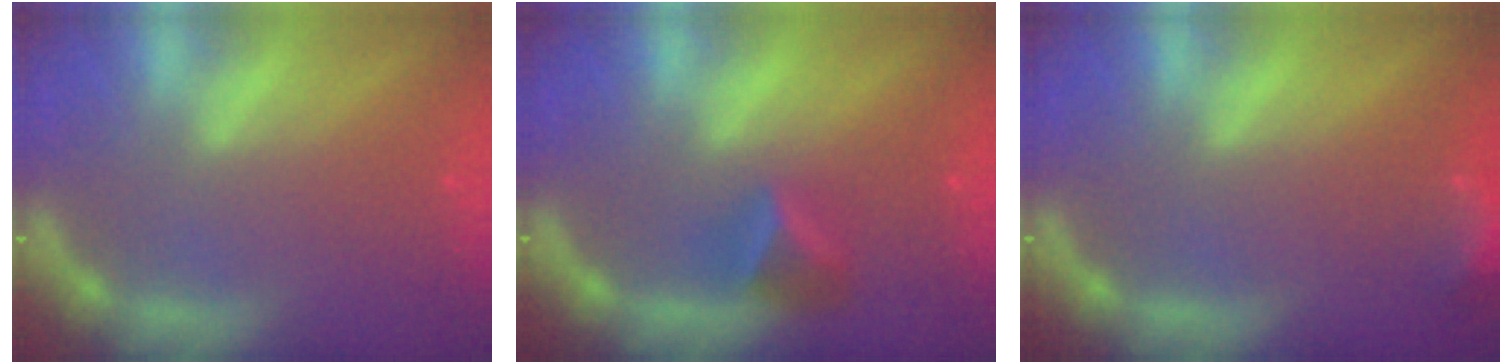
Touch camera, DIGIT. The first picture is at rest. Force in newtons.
{"total": 2.9}
{"total": 3.9}